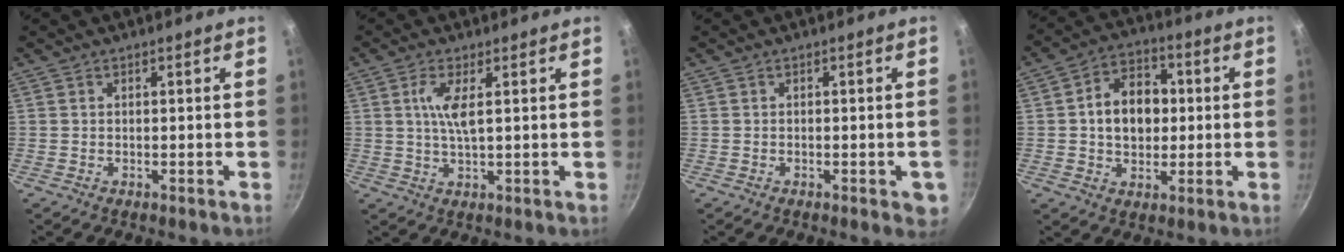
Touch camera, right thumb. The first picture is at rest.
{"total": 4.9, "force": [1.2, 1.0, 4.7], "torque": [-0.101, -0.004, 0.025]}
{"total": 3.5, "force": [-1.3, 1.4, 2.9], "torque": [-0.024, 0.001, -0.016]}
{"total": 11.3, "force": [0.8, 8.4, 7.5], "torque": [-0.084, 0.018, 0.004]}